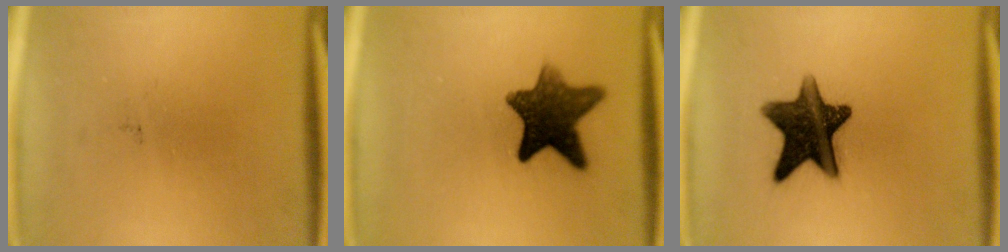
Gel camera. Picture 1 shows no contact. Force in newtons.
{"total": 10.3}
{"total": 13.5}